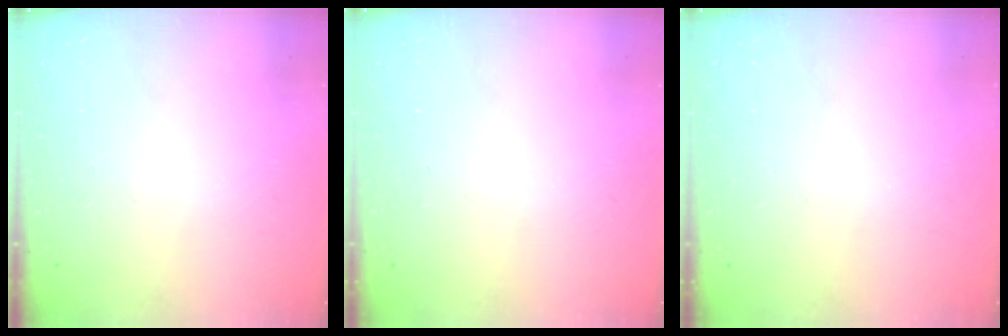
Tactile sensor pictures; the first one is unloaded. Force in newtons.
{"total": 0.0}
{"total": 0.0}